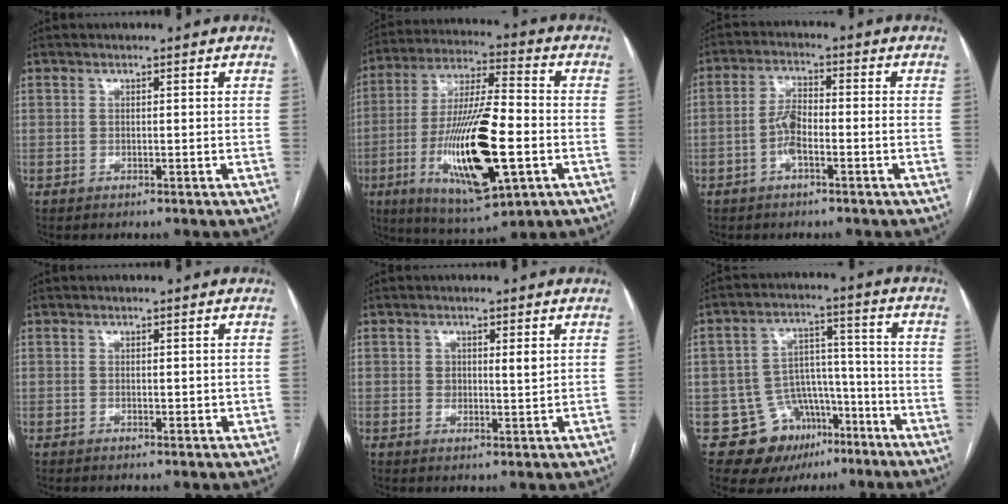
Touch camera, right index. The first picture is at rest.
{"total": 19.7, "force": [-5.2, 4.0, 18.5], "torque": [-0.364, -0.016, -0.081]}
{"total": 4.6, "force": [-1.6, 1.4, 4.1], "torque": [-0.087, 0.011, -0.033]}
{"total": 1.4, "force": [0.3, 0.9, 1.1], "torque": [-0.012, -0.003, 0.006]}
{"total": 2.7, "force": [1.0, 1.2, 2.2], "torque": [-0.033, -0.003, 0.016]}
{"total": 11.3, "force": [-6.0, 9.0, 3.1], "torque": [-0.039, 0.055, -0.079]}